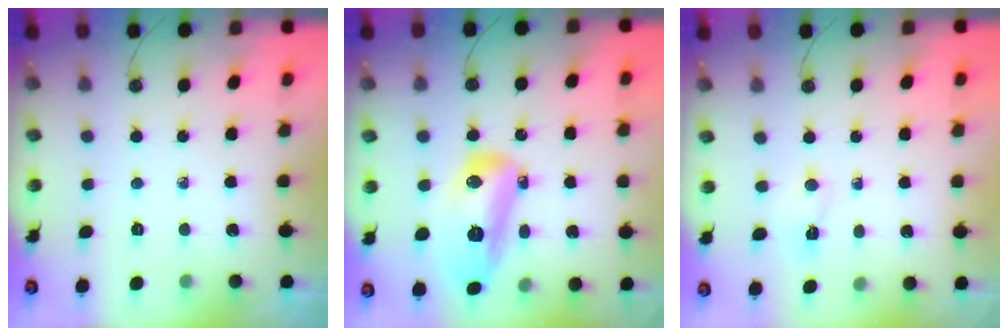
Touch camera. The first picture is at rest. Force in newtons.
{"total": 15.7, "press": 15.4, "slide": 3.1}
{"total": 2.8, "press": 2.7, "slide": 0.7}